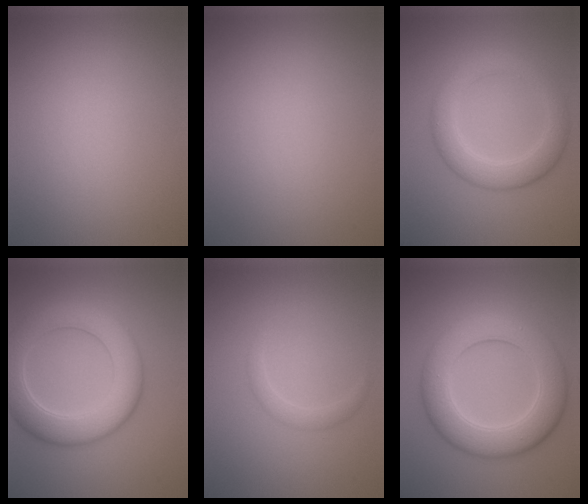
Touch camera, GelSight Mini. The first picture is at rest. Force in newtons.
{"total": 0.0}
{"total": 4.4, "press": 4.4, "slide": 0.1}
{"total": 7.1, "press": 7.1, "slide": 0.3}
{"total": 1.3, "press": 1.2, "slide": 0.1}
{"total": 7.9, "press": 7.8, "slide": 0.6}